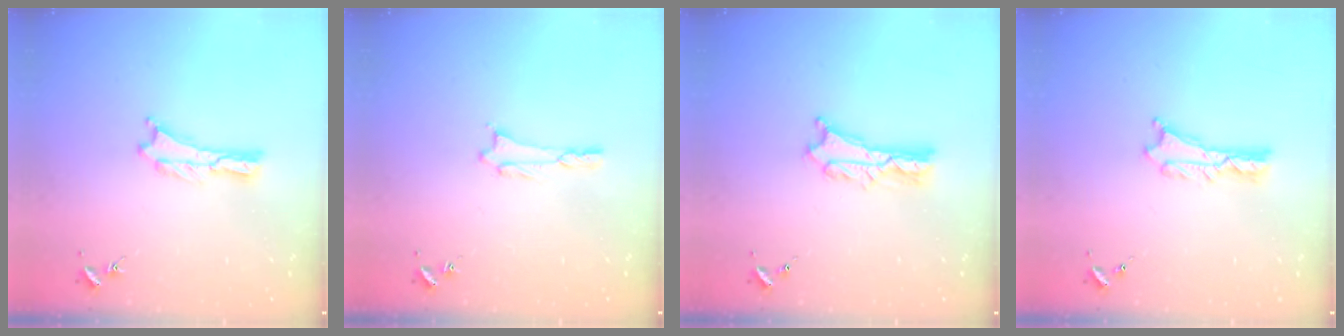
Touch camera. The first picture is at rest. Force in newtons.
{"total": 0.8, "press": 0.8, "slide": 0.1}
{"total": 2.7, "press": 2.6, "slide": 0.3}
{"total": 0.7, "press": 0.6, "slide": 0.2}